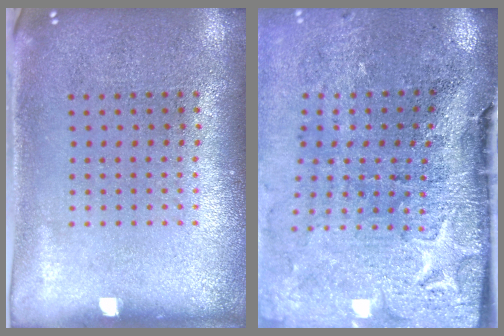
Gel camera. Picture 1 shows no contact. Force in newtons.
{"total": 5.0, "press": 4.0, "slide": 3.0}